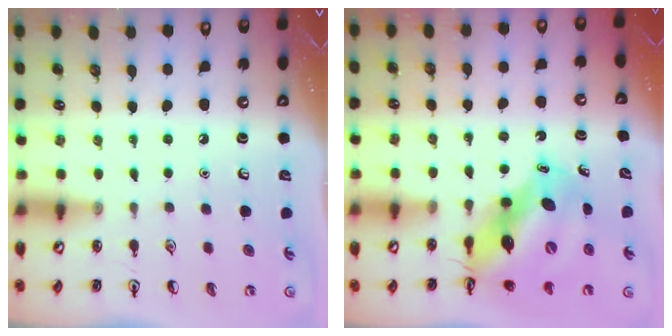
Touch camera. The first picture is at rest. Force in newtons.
{"total": 10.9, "press": 10.7, "slide": 2.5}